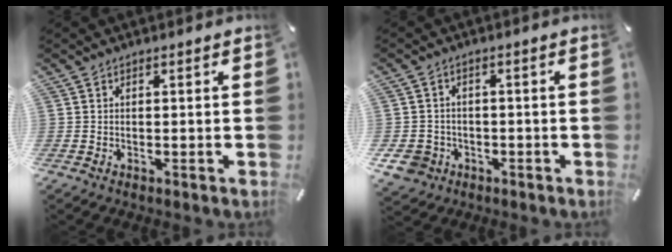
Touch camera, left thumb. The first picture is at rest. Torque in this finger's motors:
{"motor_torque": [-0.09, -0.11, 0.09, 0.05, -0.05]}